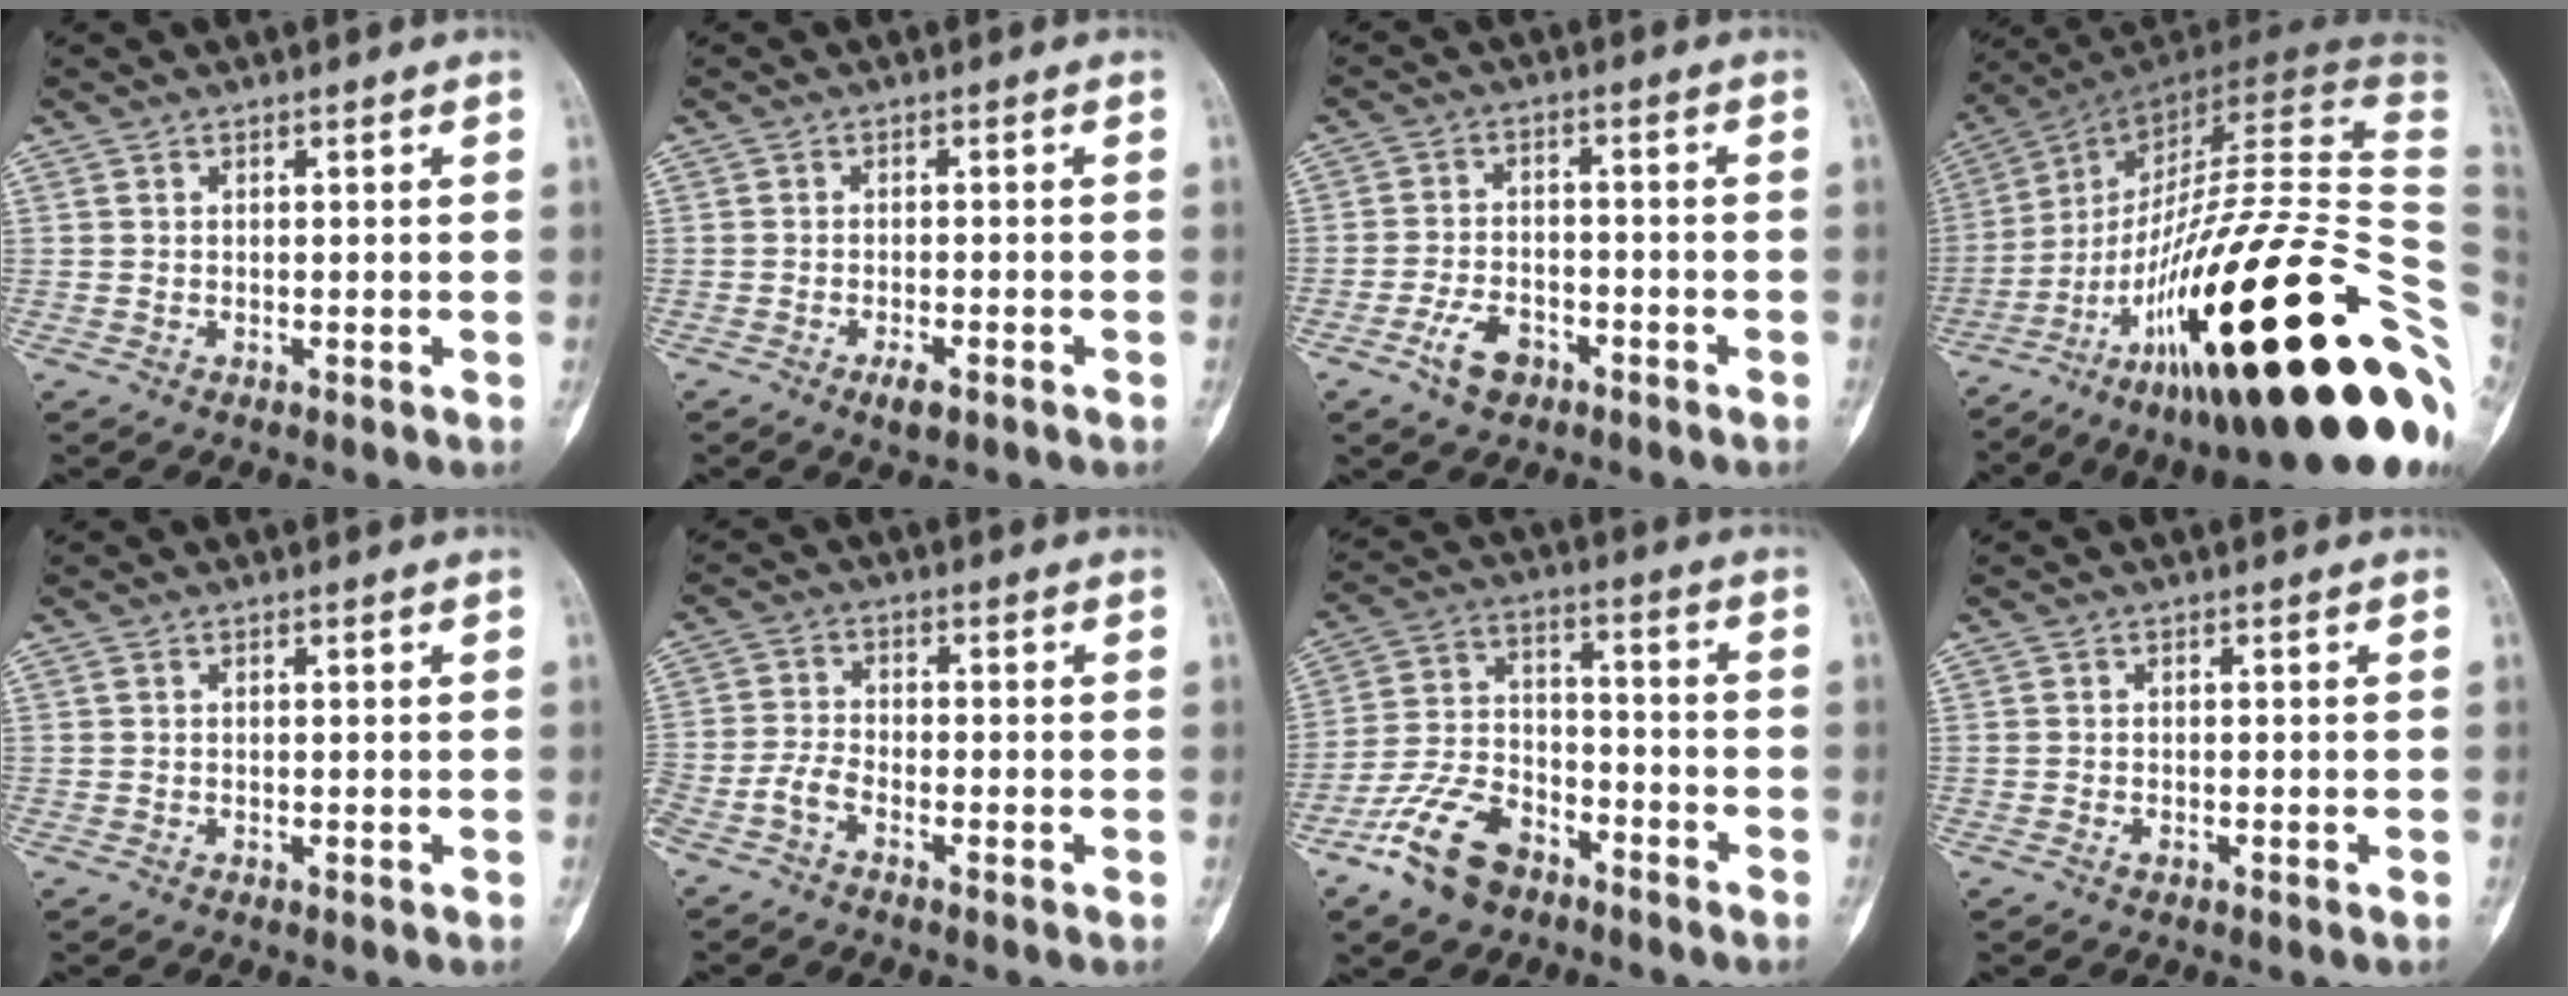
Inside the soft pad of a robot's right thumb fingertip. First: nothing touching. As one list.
[{"total": 2.7, "force": [-1.6, 0.8, 2.0], "torque": [-0.038, 0.004, -0.027]}, {"total": 6.0, "force": [-3.5, 3.5, 3.3], "torque": [-0.057, 0.023, -0.061]}, {"total": 42.2, "force": [-15.0, 10.4, 38.0], "torque": [-0.528, 0.067, -0.244]}, {"total": 0.0}, {"total": 3.9, "force": [-2.6, 1.4, 2.5], "torque": [-0.062, 0.016, -0.058]}, {"total": 13.1, "force": [-8.4, 7.3, 6.9], "torque": [-0.130, 0.056, -0.161]}, {"total": 0.7, "force": [-0.5, 0.2, 0.4], "torque": [-0.014, 0.003, -0.008]}]